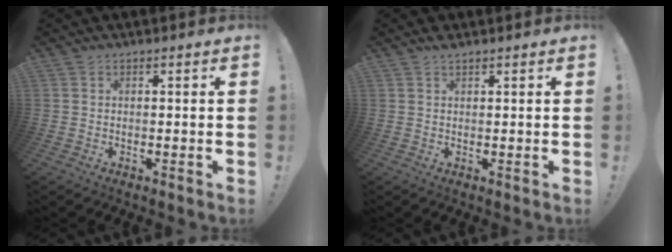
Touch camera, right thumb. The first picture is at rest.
{"total": 1.4, "force": [1.3, 0.1, 0.6], "torque": [-0.006, -0.003, 0.021]}